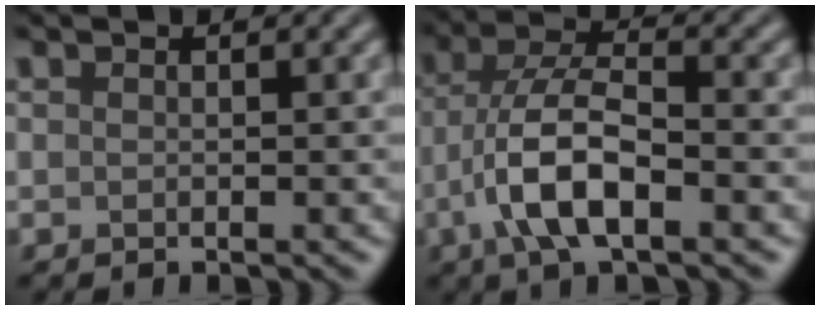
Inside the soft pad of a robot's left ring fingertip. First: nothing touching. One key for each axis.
{"total": 7.0, "fx": -2.4, "fy": 2.8, "fz": 6.0, "tx": -0.116, "ty": 0.010, "tz": -0.052}